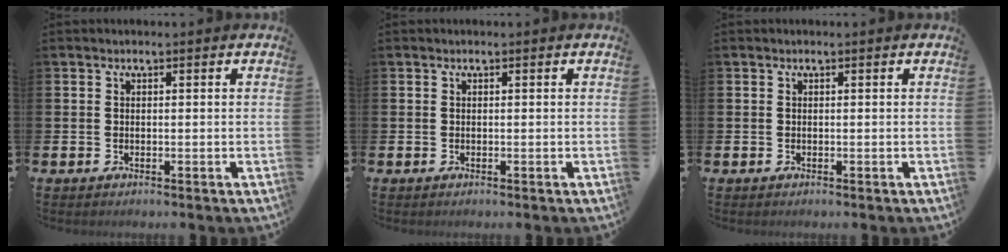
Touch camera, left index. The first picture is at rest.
{"total": 0.0}
{"total": 0.0}